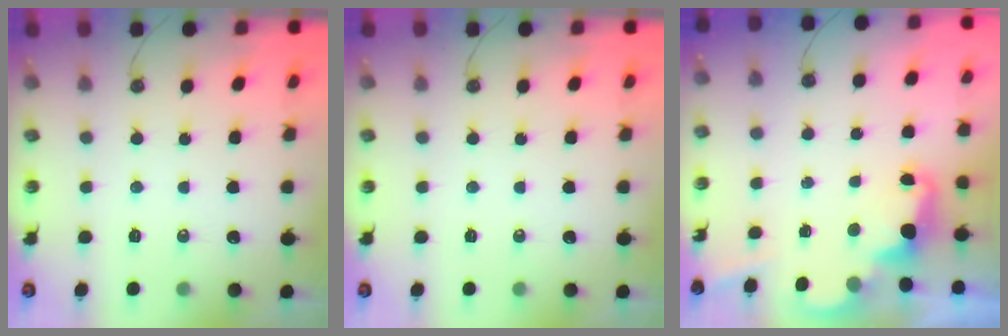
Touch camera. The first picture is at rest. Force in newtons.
{"total": 0.0}
{"total": 2.4, "press": 2.3, "slide": 0.5}